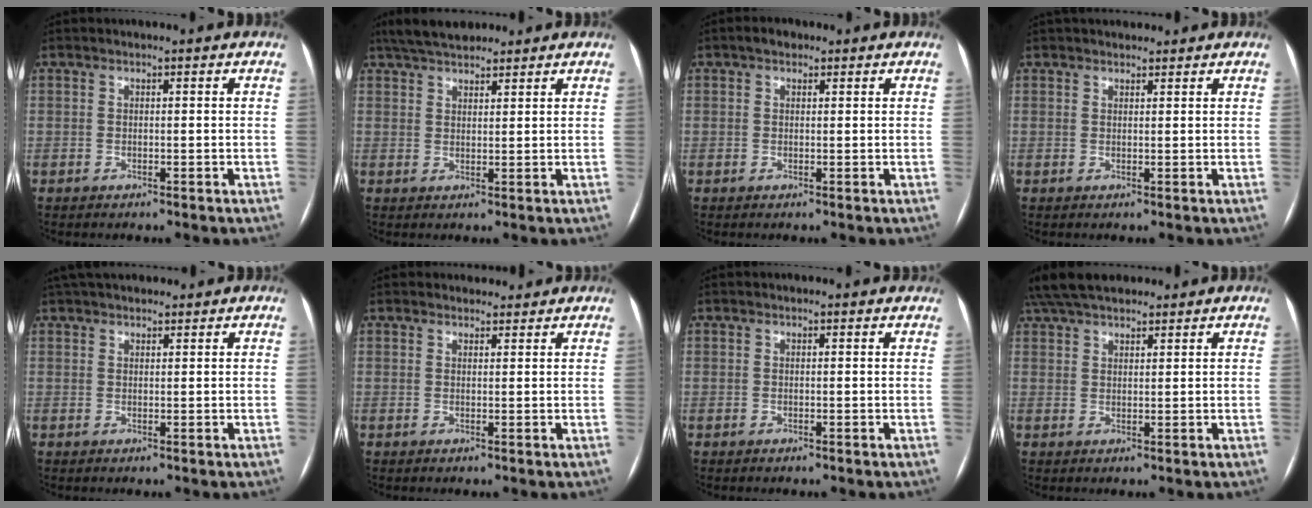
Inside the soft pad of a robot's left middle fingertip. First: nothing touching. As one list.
[{"total": 7.0, "force": [5.9, 2.1, 3.0], "torque": [-0.051, 0.028, 0.105]}, {"total": 1.7, "force": [1.1, 1.0, 0.8], "torque": [-0.015, 0.011, 0.015]}, {"total": 5.0, "force": [4.5, 1.5, 1.6], "torque": [-0.013, 0.034, 0.064]}, {"total": 8.0, "force": [7.0, 2.4, 3.2], "torque": [-0.046, 0.040, 0.112]}, {"total": 2.9, "force": [2.7, 1.1, 0.1], "torque": [-0.001, 0.013, 0.035]}, {"total": 2.9, "force": [2.8, 0.7, 0.6], "torque": [-0.009, 0.022, 0.024]}, {"total": 11.5, "force": [9.7, 3.8, 4.9], "torque": [-0.087, 0.052, 0.166]}]